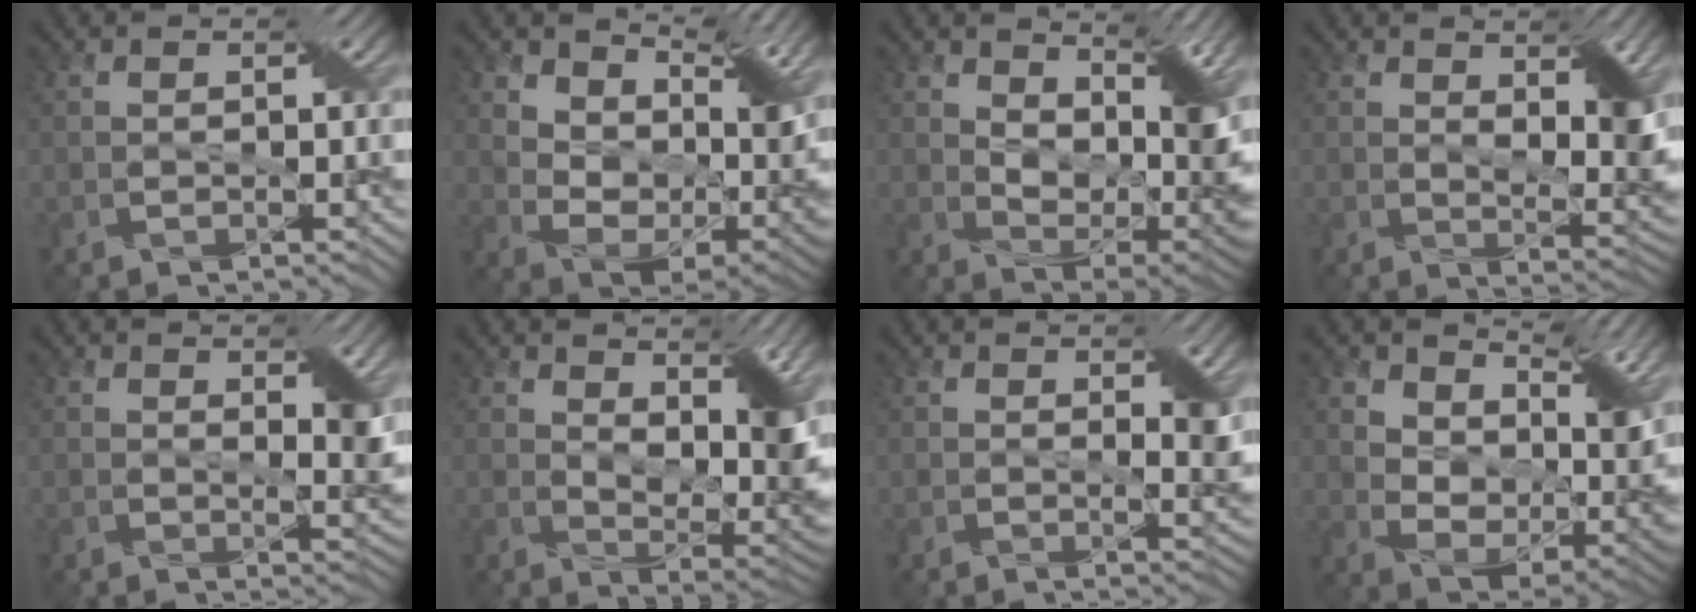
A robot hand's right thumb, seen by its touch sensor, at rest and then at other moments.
{"total": 12.0, "force": [8.4, 5.9, 6.2], "torque": [-0.124, -0.002, 0.132]}
{"total": 9.5, "force": [5.6, 3.8, 6.6], "torque": [-0.110, -0.007, 0.094]}
{"total": 5.6, "force": [2.5, 2.3, 4.4], "torque": [-0.071, -0.012, 0.045]}
{"total": 3.4, "force": [1.4, 1.1, 2.8], "torque": [-0.046, -0.005, 0.027]}
{"total": 7.7, "force": [3.9, 3.0, 5.9], "torque": [-0.098, -0.011, 0.069]}
{"total": 2.5, "force": [1.0, 0.9, 2.1], "torque": [-0.033, -0.004, 0.020]}
{"total": 11.0, "force": [7.5, 5.7, 5.6], "torque": [-0.113, -0.006, 0.122]}